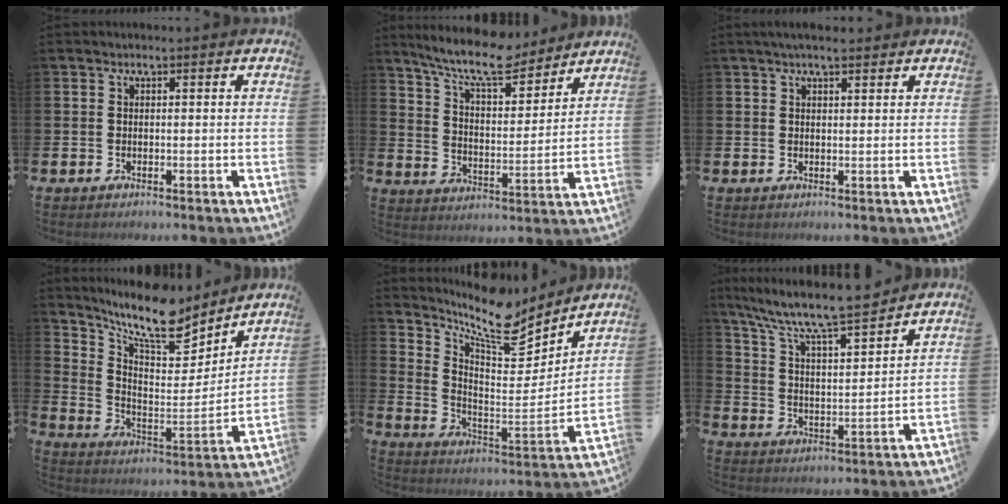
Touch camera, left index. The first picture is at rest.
{"total": 10.3, "force": [9.1, 2.0, 4.4], "torque": [-0.108, -0.053, 0.158]}
{"total": 2.6, "force": [2.2, 0.6, 1.3], "torque": [-0.021, -0.002, 0.037]}
{"total": 11.4, "force": [10.0, 2.9, 4.7], "torque": [-0.116, -0.074, 0.170]}
{"total": 10.7, "force": [9.3, 3.1, 4.3], "torque": [-0.100, -0.074, 0.156]}
{"total": 9.2, "force": [8.4, 1.1, 3.6], "torque": [-0.102, -0.061, 0.143]}